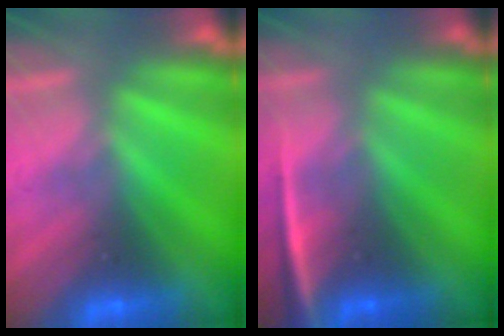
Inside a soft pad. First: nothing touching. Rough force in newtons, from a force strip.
{"total": 2.4}